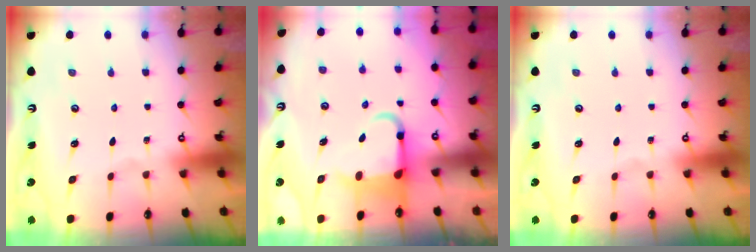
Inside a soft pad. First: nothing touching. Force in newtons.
{"total": 5.9, "press": 5.7, "slide": 1.4}
{"total": 0.0}